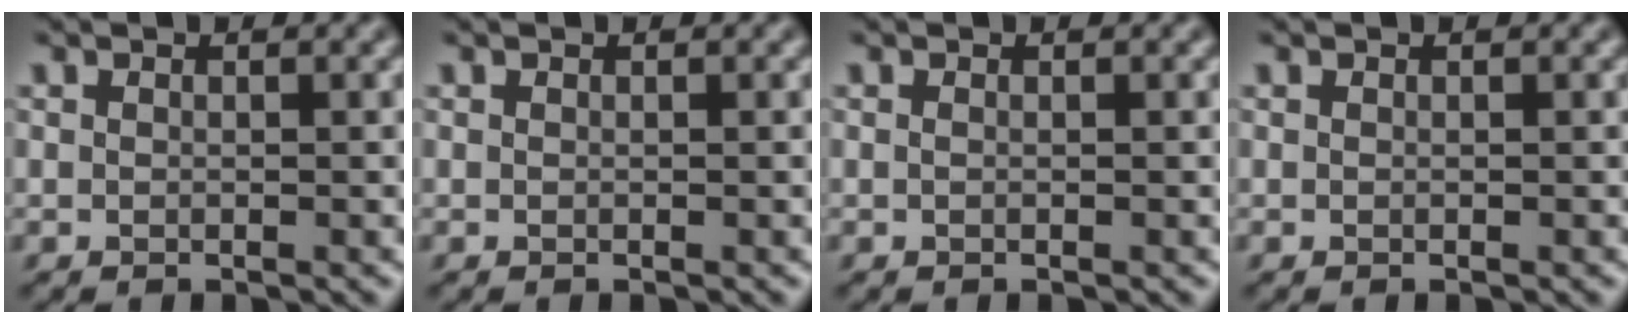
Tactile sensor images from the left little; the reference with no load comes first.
{"total": 0.0}
{"total": 0.0}
{"total": 0.0}